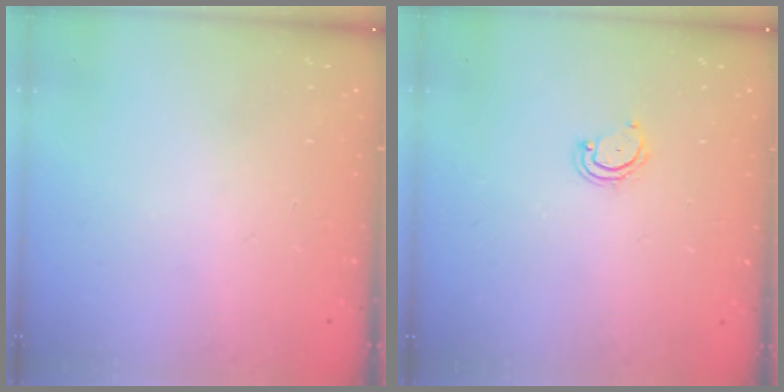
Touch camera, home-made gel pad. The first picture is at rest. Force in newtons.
{"total": 3.5, "press": 3.5, "slide": 0.3}